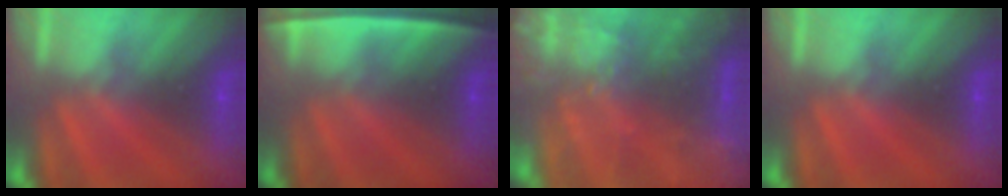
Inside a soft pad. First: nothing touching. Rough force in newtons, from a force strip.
{"total": 2.3}
{"total": 9.6}
{"total": 0.0}